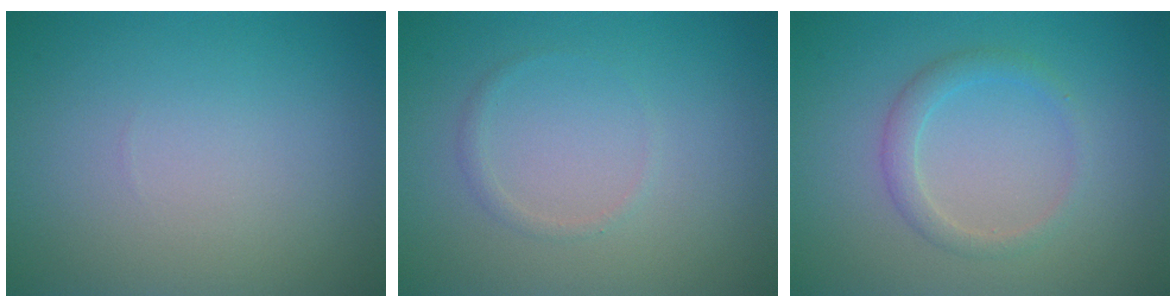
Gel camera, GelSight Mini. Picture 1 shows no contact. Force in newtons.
{"total": 0.7, "press": 0.7, "slide": 0.0}
{"total": 1.9, "press": 1.9, "slide": 0.1}